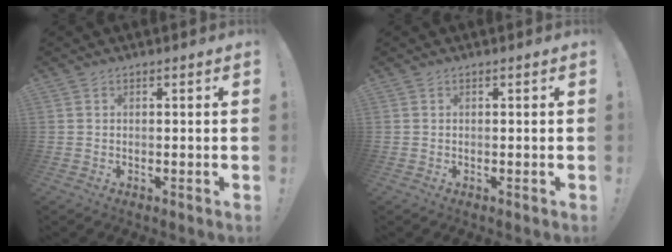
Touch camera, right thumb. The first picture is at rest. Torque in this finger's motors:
{"motor_torque": [-0.02, 0.02, 0.00, 0.00, 0.00]}